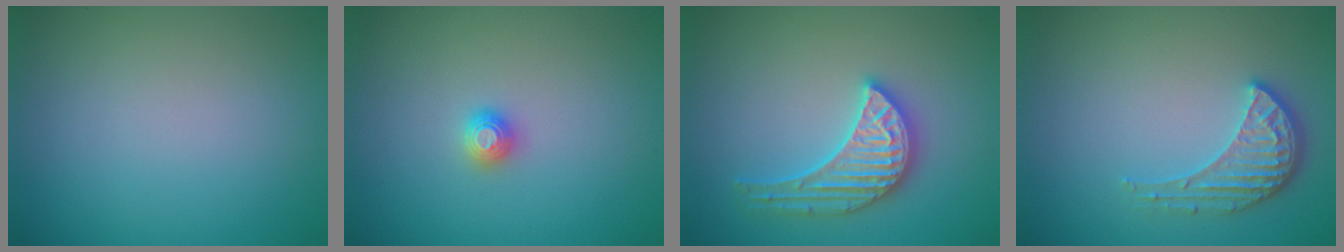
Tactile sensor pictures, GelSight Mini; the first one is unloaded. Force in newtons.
{"total": 0.9, "press": 0.9, "slide": 0.0}
{"total": 3.8, "press": 3.8, "slide": 0.4}
{"total": 3.4, "press": 3.2, "slide": 1.3}